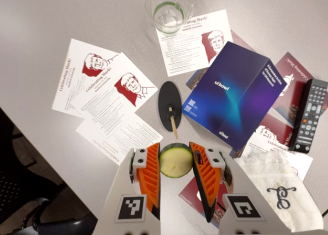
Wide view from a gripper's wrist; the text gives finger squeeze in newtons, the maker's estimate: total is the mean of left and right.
{"total": 13.0, "left": 14.0, "right": 12.0}